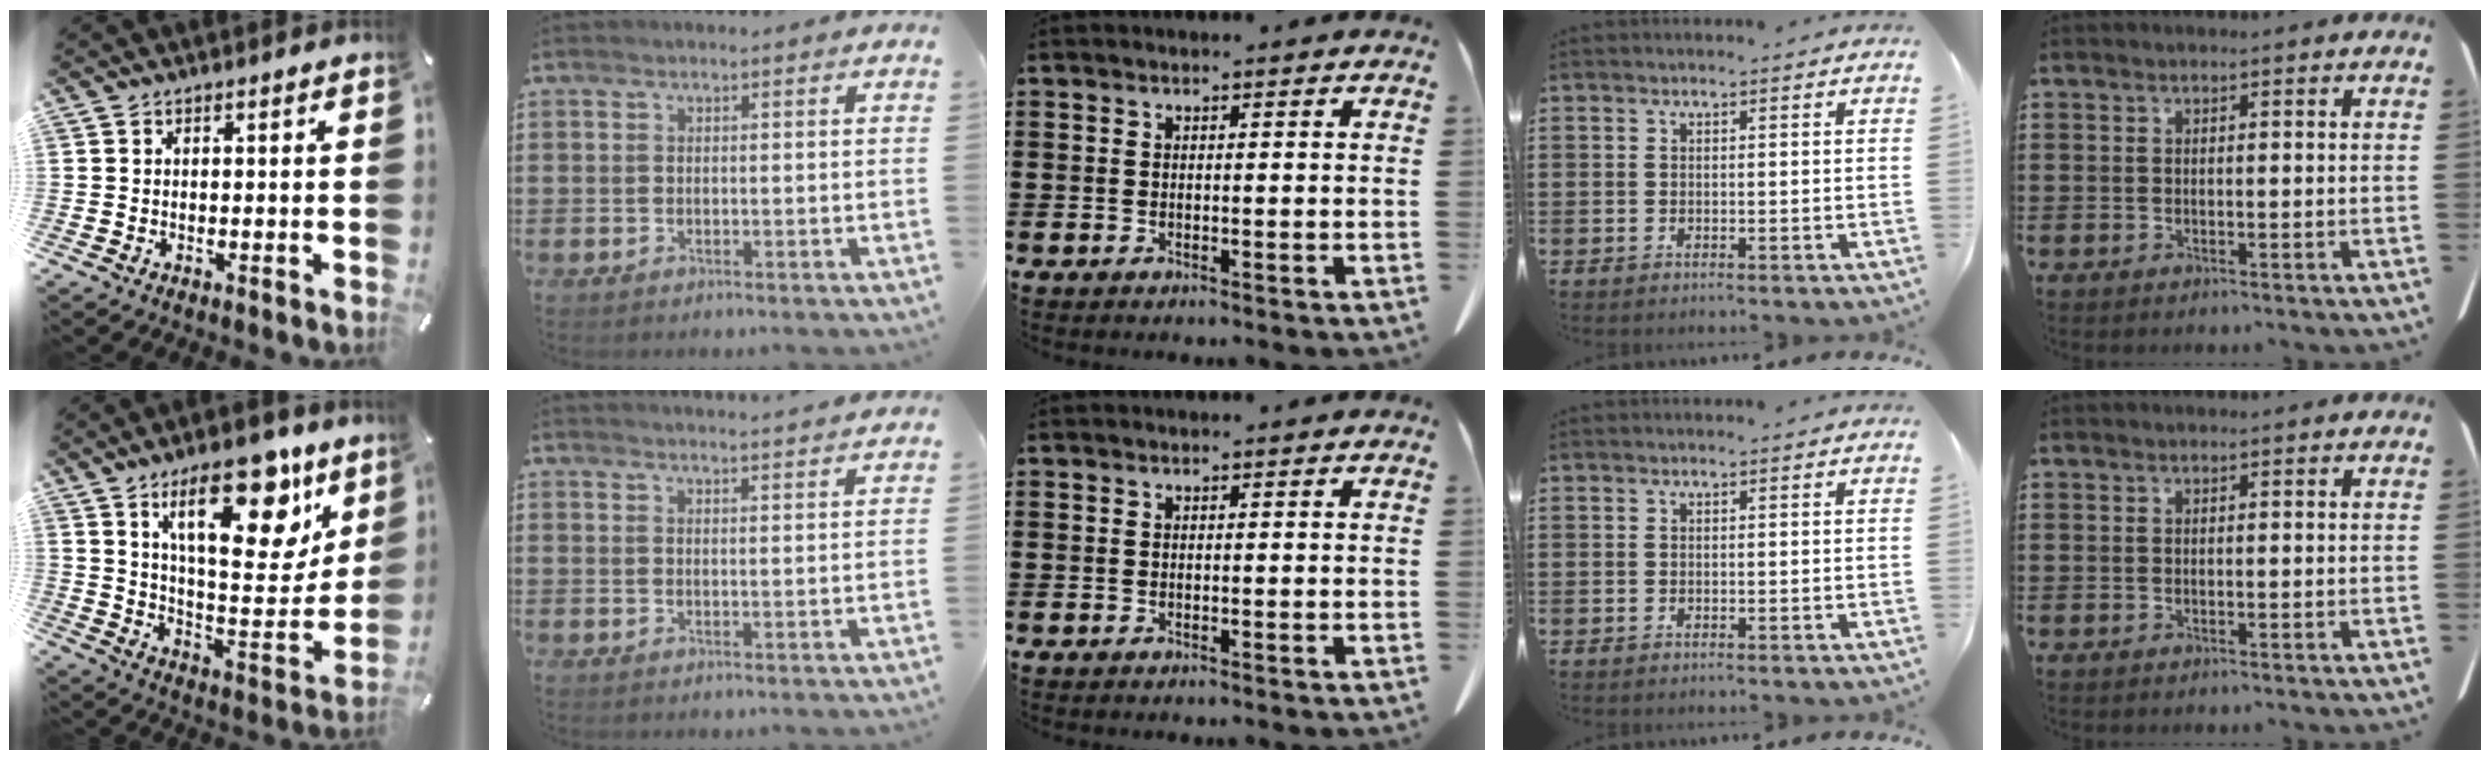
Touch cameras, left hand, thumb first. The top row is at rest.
{"thumb": {"total": 23.4, "force": [13.4, 9.9, 16.4], "torque": [-0.235, -0.072, 0.216]}, "index": {"total": 2.8, "force": [2.7, -0.6, 0.0], "torque": [-0.007, -0.014, 0.051]}}